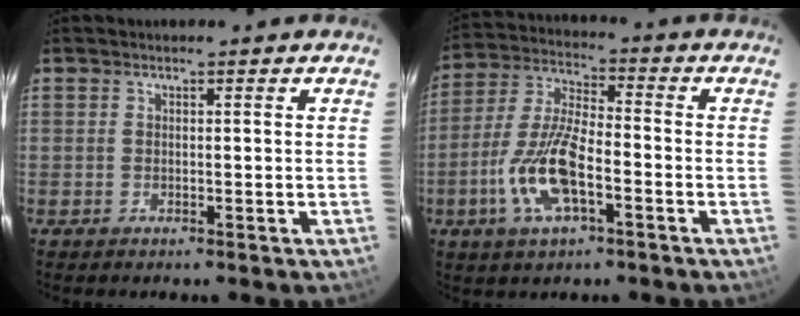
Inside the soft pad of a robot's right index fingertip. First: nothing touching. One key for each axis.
{"total": 13.1, "fx": -5.0, "fy": 4.5, "fz": 11.2, "tx": -0.241, "ty": -0.003, "tz": -0.097}